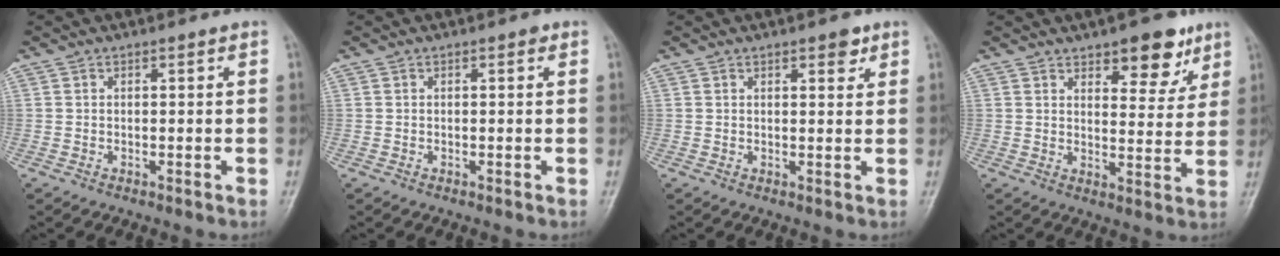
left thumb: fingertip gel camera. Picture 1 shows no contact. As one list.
[{"total": 0.6, "force": [0.2, 0.3, 0.5], "torque": [-0.003, 0.001, -0.001]}, {"total": 2.9, "force": [1.8, 1.2, 1.9], "torque": [-0.014, -0.008, 0.022]}, {"total": 9.6, "force": [6.2, 4.4, 6.0], "torque": [-0.047, -0.034, 0.085]}]